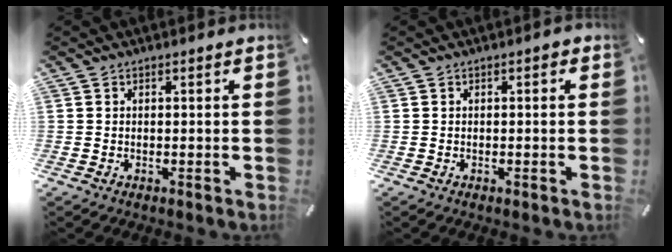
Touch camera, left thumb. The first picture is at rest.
{"total": 0.8, "force": [-0.1, 0.5, 0.7], "torque": [-0.012, 0.003, -0.003]}